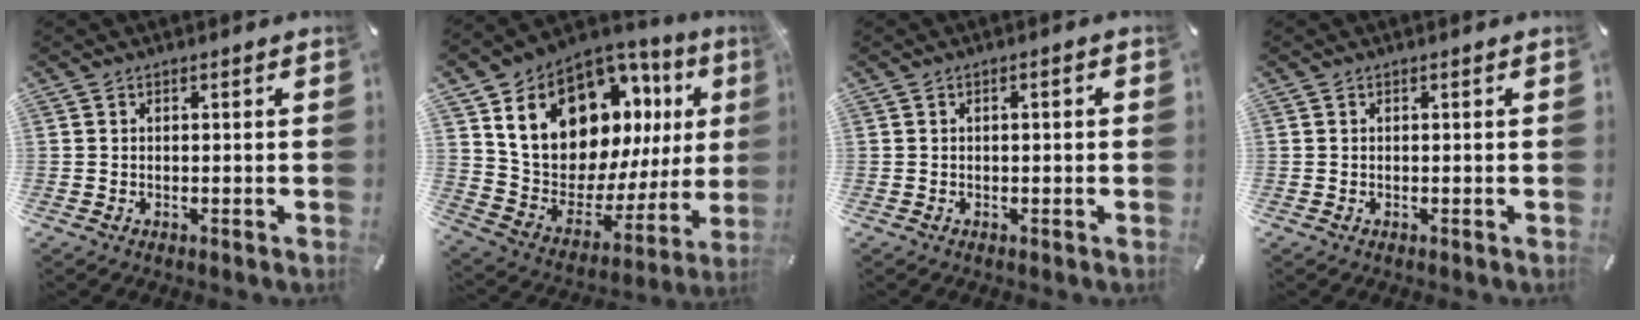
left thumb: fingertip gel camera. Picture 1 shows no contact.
{"total": 21.2, "force": [11.1, 12.9, 12.8], "torque": [-0.216, -0.074, 0.210]}
{"total": 1.3, "force": [-0.2, 0.5, 1.2], "torque": [-0.021, 0.002, -0.004]}
{"total": 0.0}